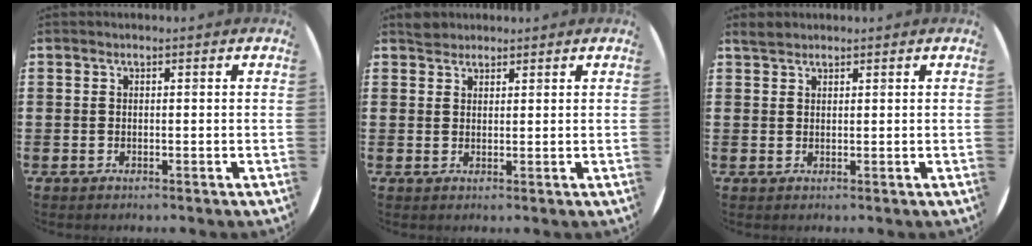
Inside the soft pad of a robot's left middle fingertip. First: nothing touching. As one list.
[{"total": 1.8, "force": [1.7, 0.7, -0.1], "torque": [0.006, 0.002, 0.033]}, {"total": 1.5, "force": [1.5, 0.4, 0.3], "torque": [0.000, 0.001, 0.027]}]